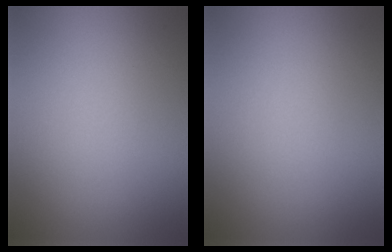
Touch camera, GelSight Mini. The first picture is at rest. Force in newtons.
{"total": 0.0}